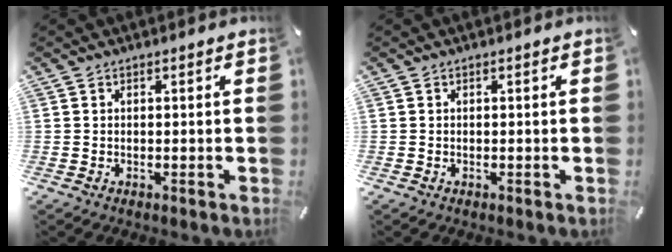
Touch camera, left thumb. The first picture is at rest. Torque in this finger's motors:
{"motor_torque": [-0.11, 0.00, -0.04, -0.07, 0.00]}